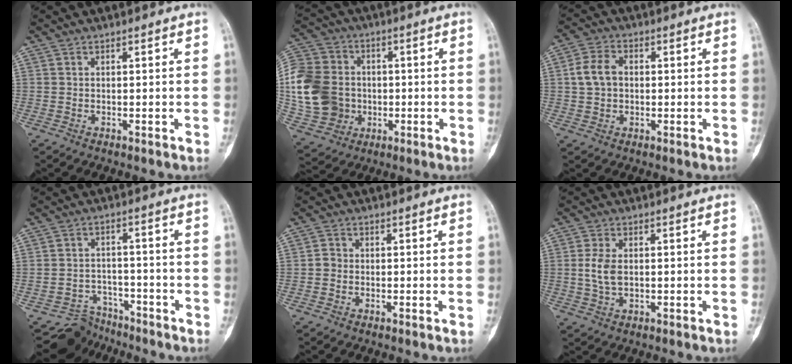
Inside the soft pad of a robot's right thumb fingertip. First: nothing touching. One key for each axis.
{"total": 19.1, "fx": -0.7, "fy": 16.1, "fz": 10.2, "tx": -0.215, "ty": 0.019, "tz": -0.003}
{"total": 5.9, "fx": 0.4, "fy": 4.4, "fz": 3.9, "tx": -0.070, "ty": 0.015, "tz": 0.004}
{"total": 7.0, "fx": -6.2, "fy": 2.6, "fz": -2.2, "tx": 0.053, "ty": 0.071, "tz": -0.103}
{"total": 1.8, "fx": -0.4, "fy": 1.6, "fz": 0.7, "tx": -0.004, "ty": 0.007, "tz": -0.011}
{"total": 4.7, "fx": 0.2, "fy": 2.8, "fz": 3.8, "tx": -0.082, "ty": 0.001, "tz": 0.005}